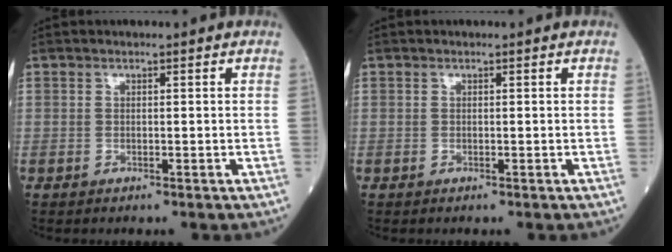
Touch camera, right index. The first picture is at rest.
{"total": 0.0}